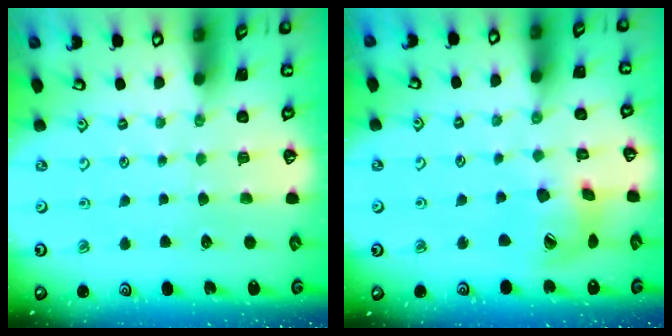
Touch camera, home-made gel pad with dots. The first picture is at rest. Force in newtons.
{"total": 13.4, "press": 13.3, "slide": 1.8}